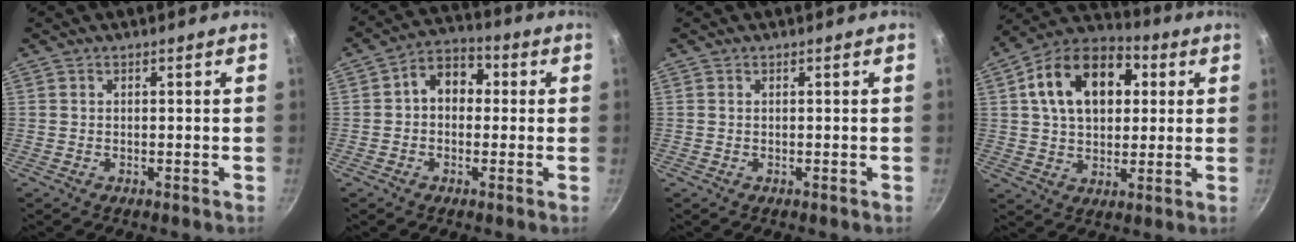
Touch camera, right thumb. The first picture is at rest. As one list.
[{"total": 7.7, "force": [0.7, 5.9, 5.0], "torque": [-0.037, 0.021, -0.008]}, {"total": 0.0}, {"total": 18.1, "force": [4.6, 12.1, 12.7], "torque": [-0.182, 0.018, 0.062]}]